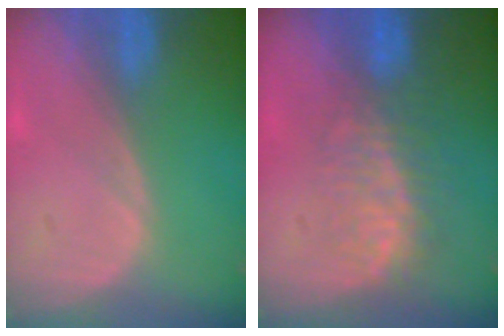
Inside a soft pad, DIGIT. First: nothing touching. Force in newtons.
{"total": 7.5, "press": 7.0, "slide": 2.8}